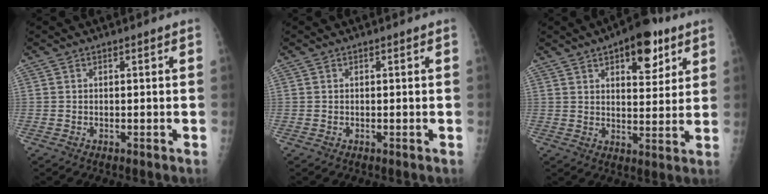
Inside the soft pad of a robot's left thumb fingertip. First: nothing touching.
{"total": 0.0}
{"total": 11.7, "force": [6.2, 5.4, 8.3], "torque": [-0.081, -0.024, 0.084]}